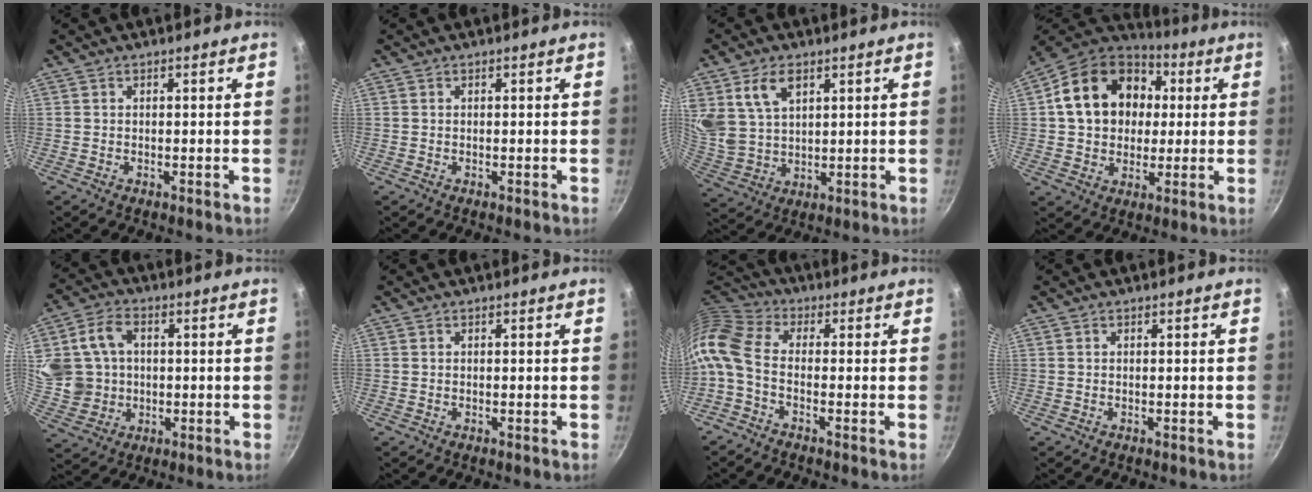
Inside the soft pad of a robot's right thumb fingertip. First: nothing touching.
{"total": 0.0}
{"total": 9.5, "force": [4.5, 5.9, 5.8], "torque": [-0.093, -0.020, 0.100]}
{"total": 19.7, "force": [3.6, 15.4, 11.7], "torque": [-0.178, 0.028, 0.052]}
{"total": 13.1, "force": [1.8, 10.8, 7.2], "torque": [-0.125, 0.008, 0.044]}
{"total": 0.0}
{"total": 9.7, "force": [-1.9, 5.5, 7.7], "torque": [-0.170, 0.029, -0.058]}
{"total": 0.0}